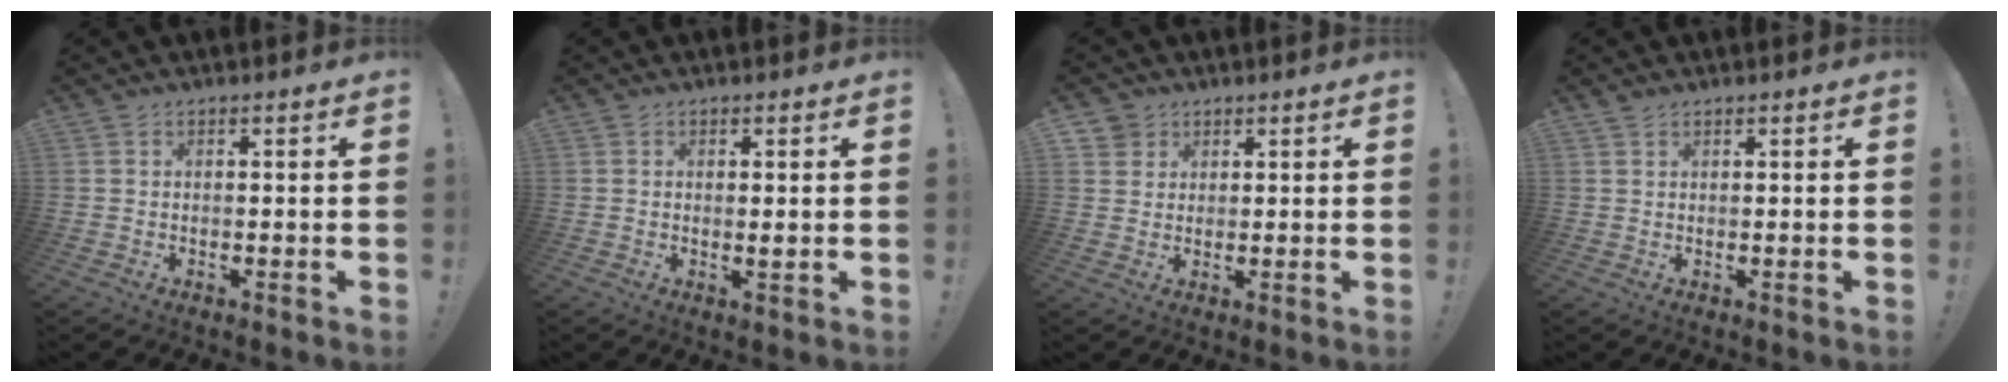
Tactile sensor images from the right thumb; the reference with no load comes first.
{"total": 1.4, "force": [0.4, 0.1, 1.3], "torque": [-0.010, -0.008, 0.003]}
{"total": 3.7, "force": [2.1, 3.1, 0.2], "torque": [-0.001, -0.010, 0.039]}
{"total": 1.0, "force": [0.9, 0.4, 0.2], "torque": [0.003, -0.005, 0.016]}